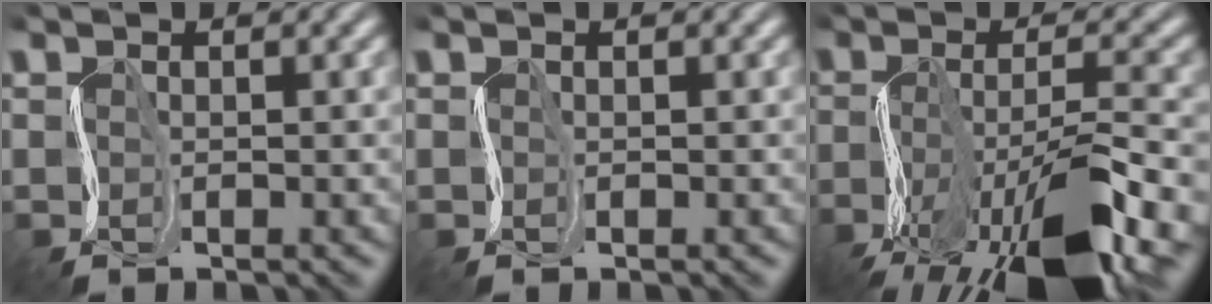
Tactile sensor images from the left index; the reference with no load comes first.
{"total": 0.0}
{"total": 10.7, "force": [-6.4, 2.5, 8.3], "torque": [-0.148, 0.004, -0.112]}